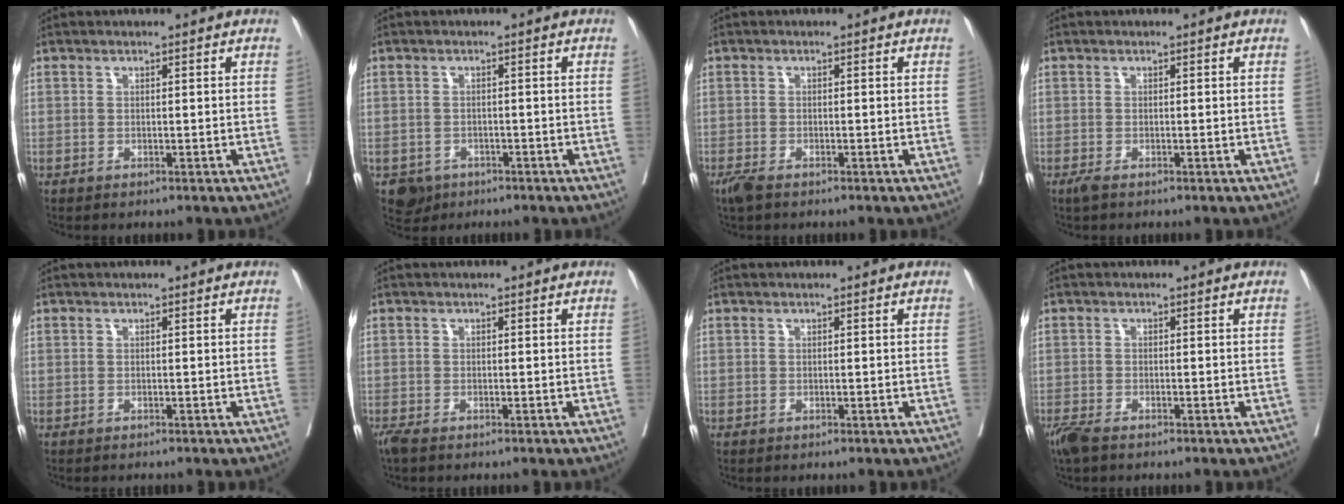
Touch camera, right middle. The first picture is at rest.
{"total": 3.3, "force": [-1.9, 2.6, 0.5], "torque": [-0.003, 0.006, -0.029]}
{"total": 2.2, "force": [-1.6, 0.7, 1.3], "torque": [-0.031, -0.007, -0.029]}
{"total": 1.0, "force": [-0.7, 0.2, 0.7], "torque": [-0.020, -0.005, -0.014]}
{"total": 0.9, "force": [-0.8, 0.2, 0.2], "torque": [-0.008, -0.002, -0.014]}
{"total": 1.7, "force": [-1.3, 0.3, 0.9], "torque": [-0.024, -0.009, -0.027]}
{"total": 0.0}
{"total": 3.5, "force": [-2.7, 1.0, 2.0], "torque": [-0.045, -0.011, -0.049]}